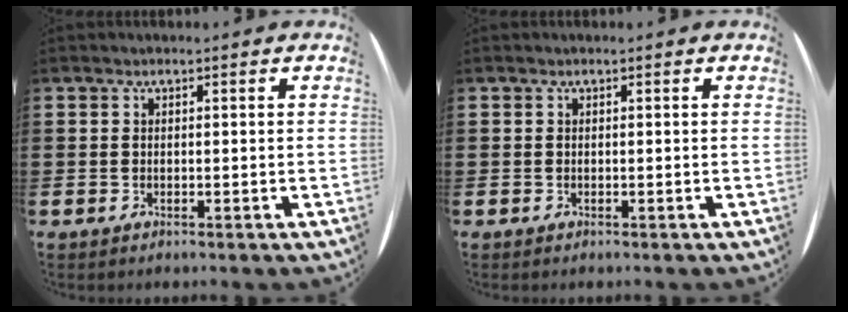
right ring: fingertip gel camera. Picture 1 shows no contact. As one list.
[{"total": 0.0}]